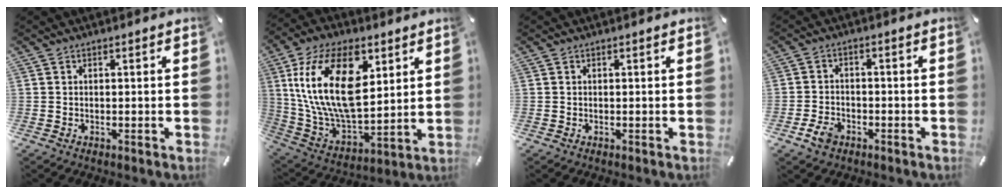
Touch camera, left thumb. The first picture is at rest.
{"total": 22.2, "force": [7.4, 12.8, 16.5], "torque": [-0.354, -0.021, 0.124]}
{"total": 0.0}
{"total": 4.9, "force": [-2.7, 3.3, 2.4], "torque": [-0.055, 0.009, -0.052]}